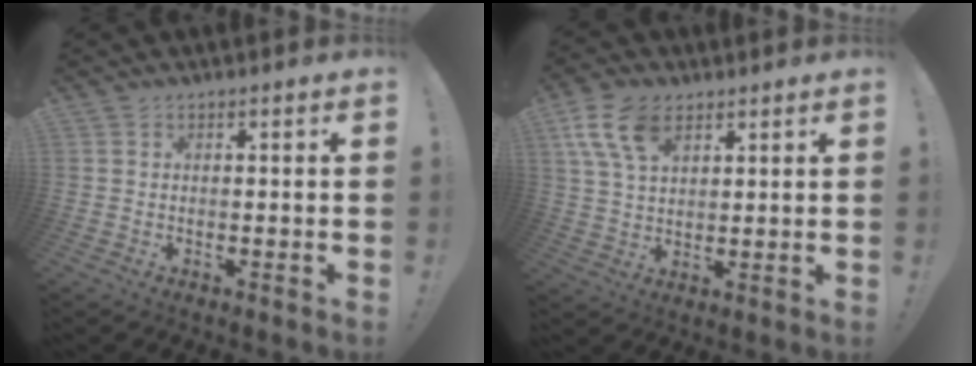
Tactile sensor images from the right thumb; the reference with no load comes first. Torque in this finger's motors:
{"motor_torque": [0.12, 0.24, 0.18, -0.03, 0.04]}